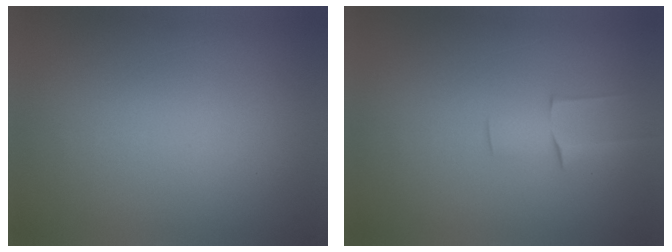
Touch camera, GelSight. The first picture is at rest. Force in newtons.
{"total": 2.1}